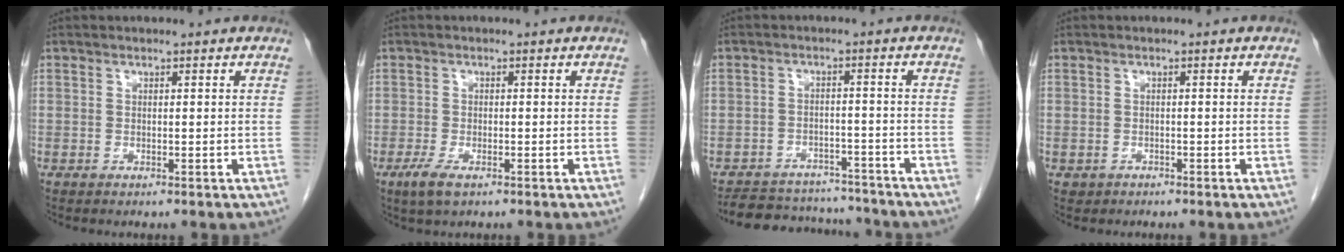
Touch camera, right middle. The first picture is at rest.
{"total": 3.1, "force": [-1.8, 1.1, 2.3], "torque": [-0.056, -0.005, -0.032]}
{"total": 12.0, "force": [-11.3, 3.6, 2.2], "torque": [-0.030, 0.011, -0.153]}
{"total": 0.9, "force": [-0.5, 0.7, 0.0], "torque": [-0.005, 0.003, -0.007]}